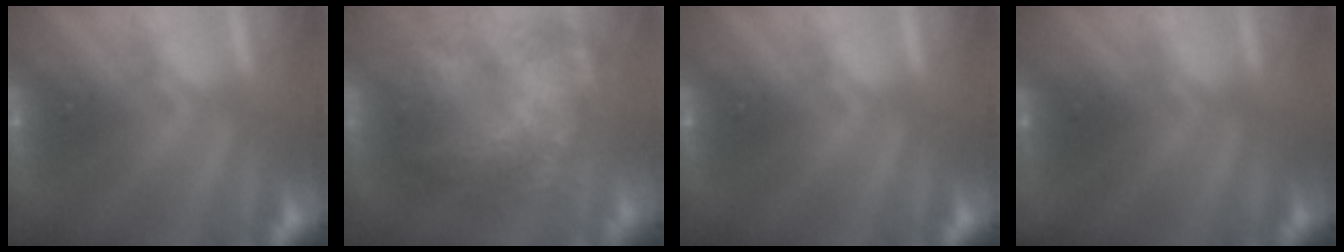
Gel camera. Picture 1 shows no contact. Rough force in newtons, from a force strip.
{"total": 7.2}
{"total": 0.0}
{"total": 2.4}